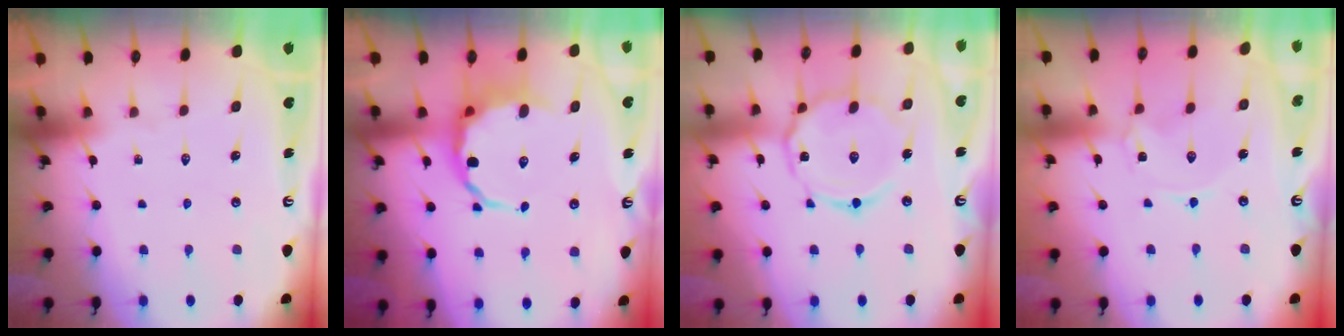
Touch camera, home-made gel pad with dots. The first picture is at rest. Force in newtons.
{"total": 8.3, "press": 8.1, "slide": 2.0}
{"total": 13.2, "press": 13.2, "slide": 1.1}
{"total": 0.0}